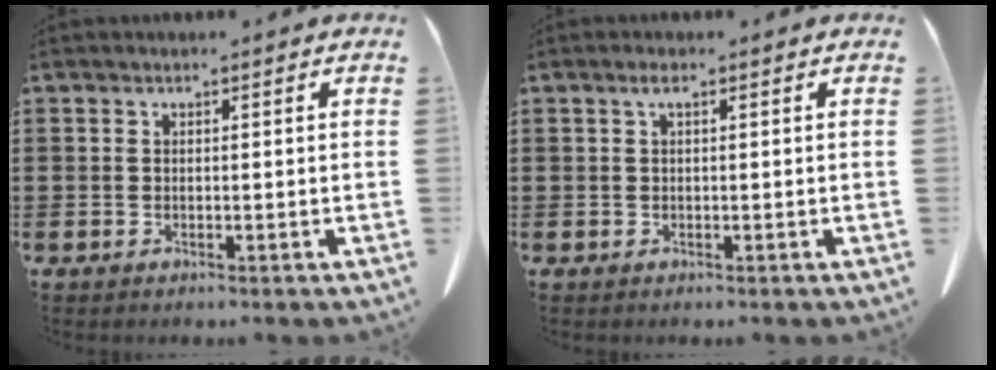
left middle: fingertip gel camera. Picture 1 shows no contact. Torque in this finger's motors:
{"motor_torque": [0.49, 0.06, 0.04, 0.03]}